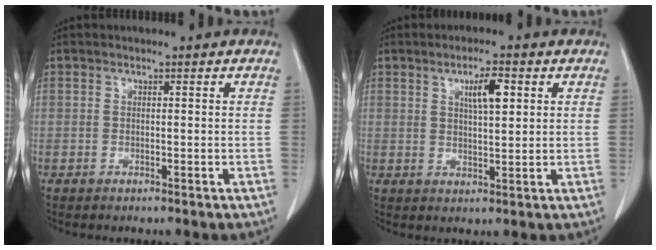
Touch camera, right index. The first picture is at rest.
{"total": 4.9, "force": [1.9, 1.0, 4.4], "torque": [-0.076, 0.001, 0.034]}